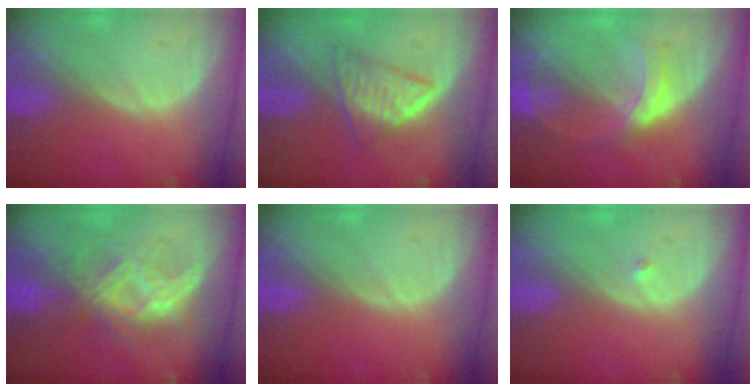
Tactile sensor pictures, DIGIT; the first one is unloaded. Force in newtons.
{"total": 5.5, "press": 5.3, "slide": 1.5}
{"total": 5.2, "press": 4.8, "slide": 1.8}
{"total": 7.4, "press": 7.4, "slide": 0.2}
{"total": 0.0}
{"total": 0.5, "press": 0.4, "slide": 0.3}